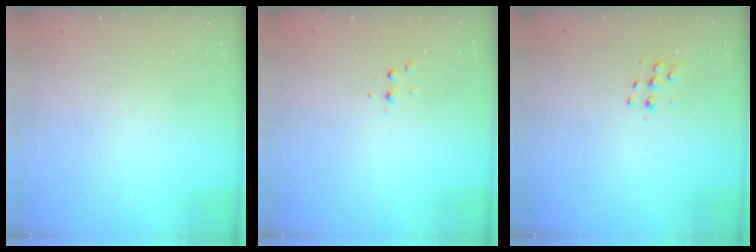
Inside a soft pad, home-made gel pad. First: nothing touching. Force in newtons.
{"total": 2.3, "press": 2.3, "slide": 0.3}
{"total": 5.5, "press": 5.5, "slide": 0.4}